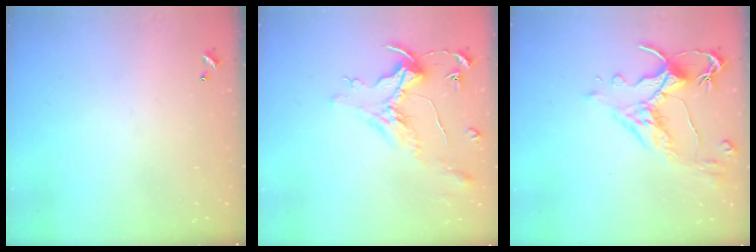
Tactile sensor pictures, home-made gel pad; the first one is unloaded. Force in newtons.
{"total": 1.6, "press": 1.4, "slide": 0.7}
{"total": 3.2, "press": 2.8, "slide": 1.5}